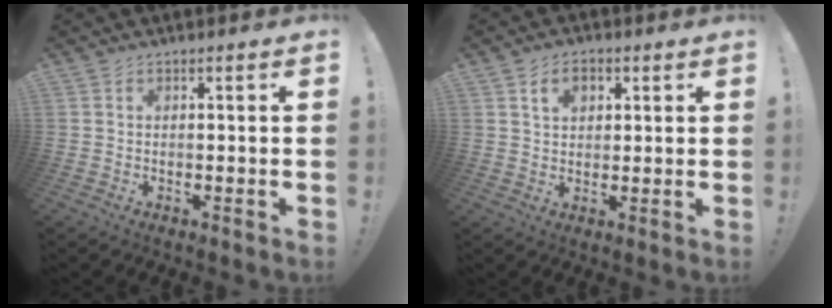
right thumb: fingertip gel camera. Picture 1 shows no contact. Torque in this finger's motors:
{"motor_torque": [-0.19, 0.19, 0.00, 0.01, 0.00]}